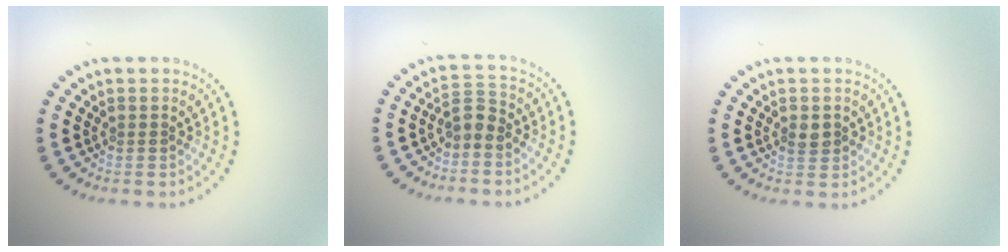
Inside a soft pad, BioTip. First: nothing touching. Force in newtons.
{"total": 1.8, "press": 1.5, "slide": 1.0}
{"total": 1.4, "press": 1.4, "slide": 0.1}